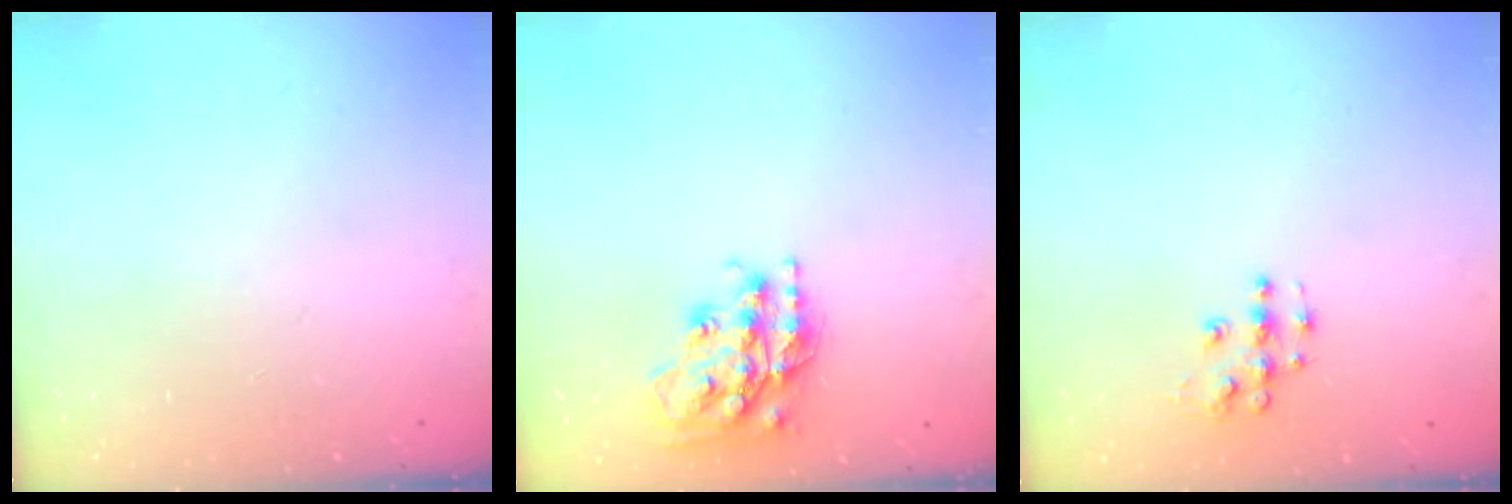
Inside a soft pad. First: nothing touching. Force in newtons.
{"total": 18.7, "press": 18.6, "slide": 1.5}
{"total": 5.9, "press": 5.9, "slide": 0.4}